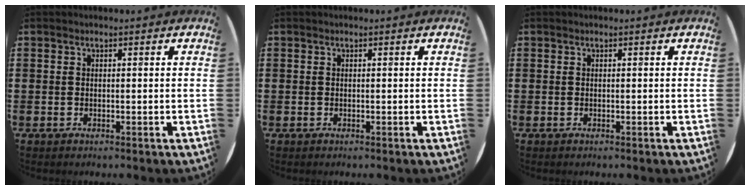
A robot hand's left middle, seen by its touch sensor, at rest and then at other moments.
{"total": 0.0}
{"total": 0.0}